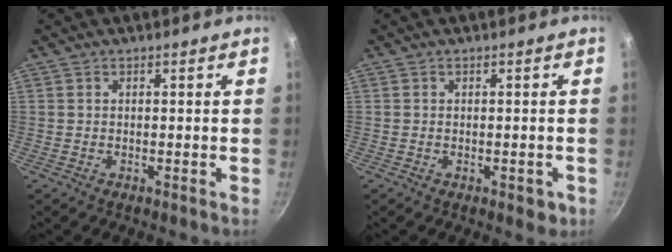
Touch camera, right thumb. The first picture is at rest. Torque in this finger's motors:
{"motor_torque": [0.02, 0.34, -0.26, 0.09, -0.01]}